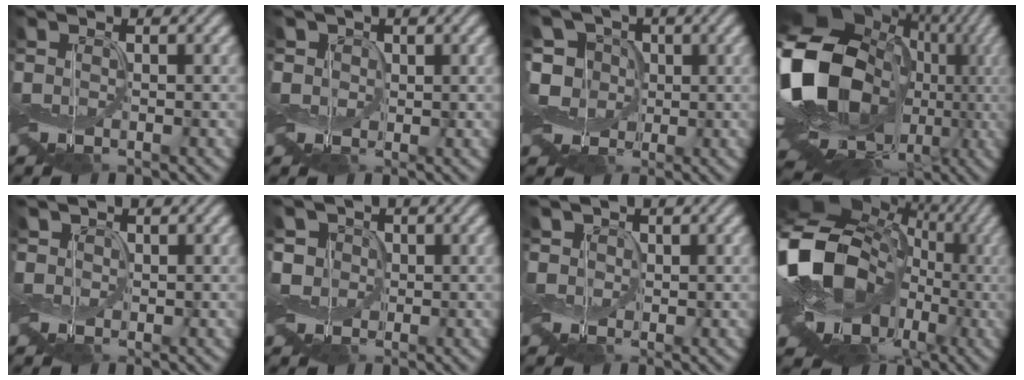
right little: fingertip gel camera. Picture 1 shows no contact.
{"total": 2.0, "force": [0.6, 1.9, 0.3], "torque": [-0.014, 0.003, -0.003]}
{"total": 5.8, "force": [0.1, 5.1, 2.7], "torque": [-0.068, 0.018, -0.027]}
{"total": 19.7, "force": [1.8, 15.4, 12.1], "torque": [-0.239, -0.020, 0.055]}
{"total": 0.9, "force": [0.3, 0.8, -0.2], "torque": [0.003, -0.002, -0.001]}
{"total": 3.4, "force": [0.4, 3.2, 1.2], "torque": [-0.040, 0.016, -0.007]}
{"total": 1.4, "force": [0.4, 1.4, 0.0], "torque": [-0.003, 0.000, -0.004]}
{"total": 17.1, "force": [-0.6, 14.2, 9.4], "torque": [-0.162, -0.010, -0.035]}